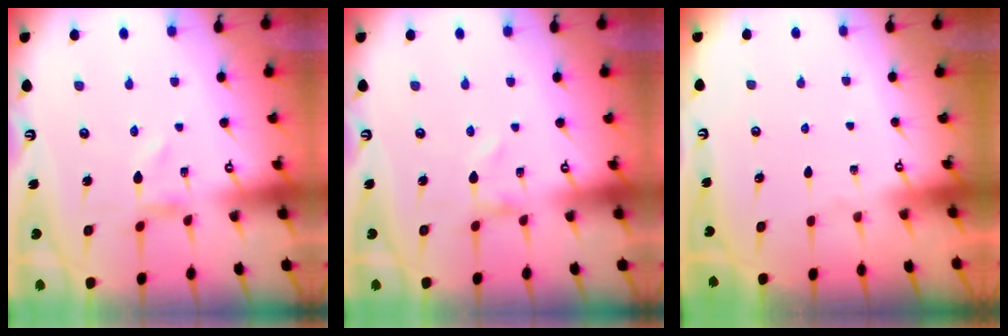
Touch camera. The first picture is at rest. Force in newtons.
{"total": 0.0}
{"total": 0.0}